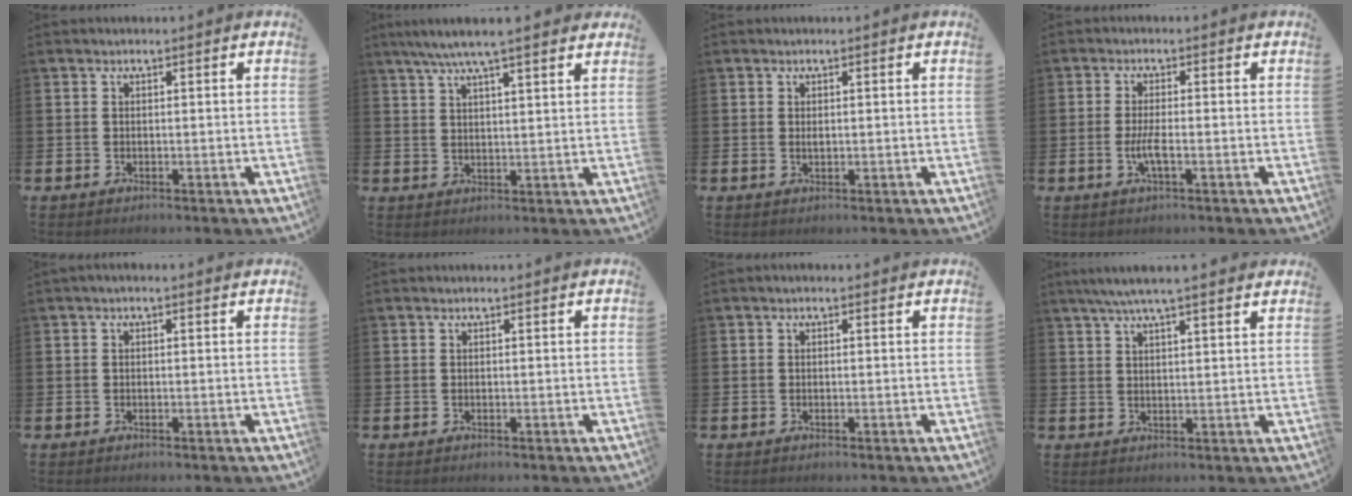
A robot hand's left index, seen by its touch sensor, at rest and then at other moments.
{"total": 6.3, "force": [5.5, 0.3, 3.0], "torque": [-0.070, -0.014, 0.098]}
{"total": 0.6, "force": [0.2, 0.2, 0.5], "torque": [-0.007, 0.000, 0.003]}
{"total": 2.8, "force": [-0.7, 0.5, 2.6], "torque": [-0.059, 0.000, -0.015]}
{"total": 0.5, "force": [-0.3, 0.1, 0.4], "torque": [-0.004, -0.001, -0.006]}
{"total": 0.0}
{"total": 0.0}
{"total": 5.1, "force": [4.4, 0.2, 2.5], "torque": [-0.058, -0.007, 0.079]}